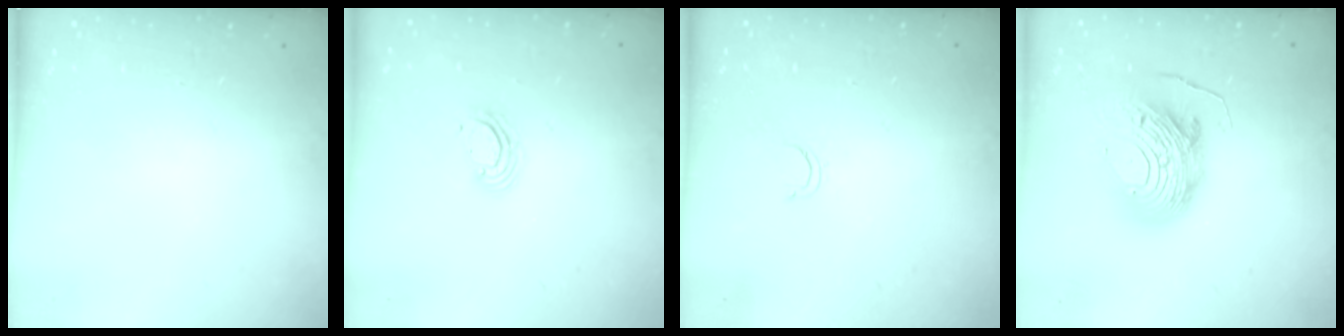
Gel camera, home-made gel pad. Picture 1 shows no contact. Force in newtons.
{"total": 3.6, "press": 3.6, "slide": 0.2}
{"total": 3.5, "press": 3.5, "slide": 0.5}
{"total": 14.7, "press": 14.7, "slide": 1.1}